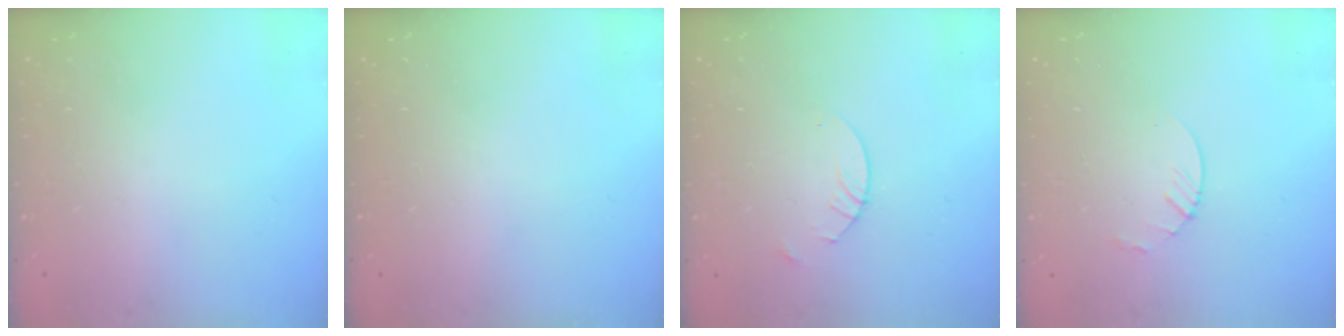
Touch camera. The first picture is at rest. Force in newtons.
{"total": 0.0}
{"total": 2.4, "press": 2.4, "slide": 0.1}
{"total": 3.0, "press": 3.0, "slide": 0.3}